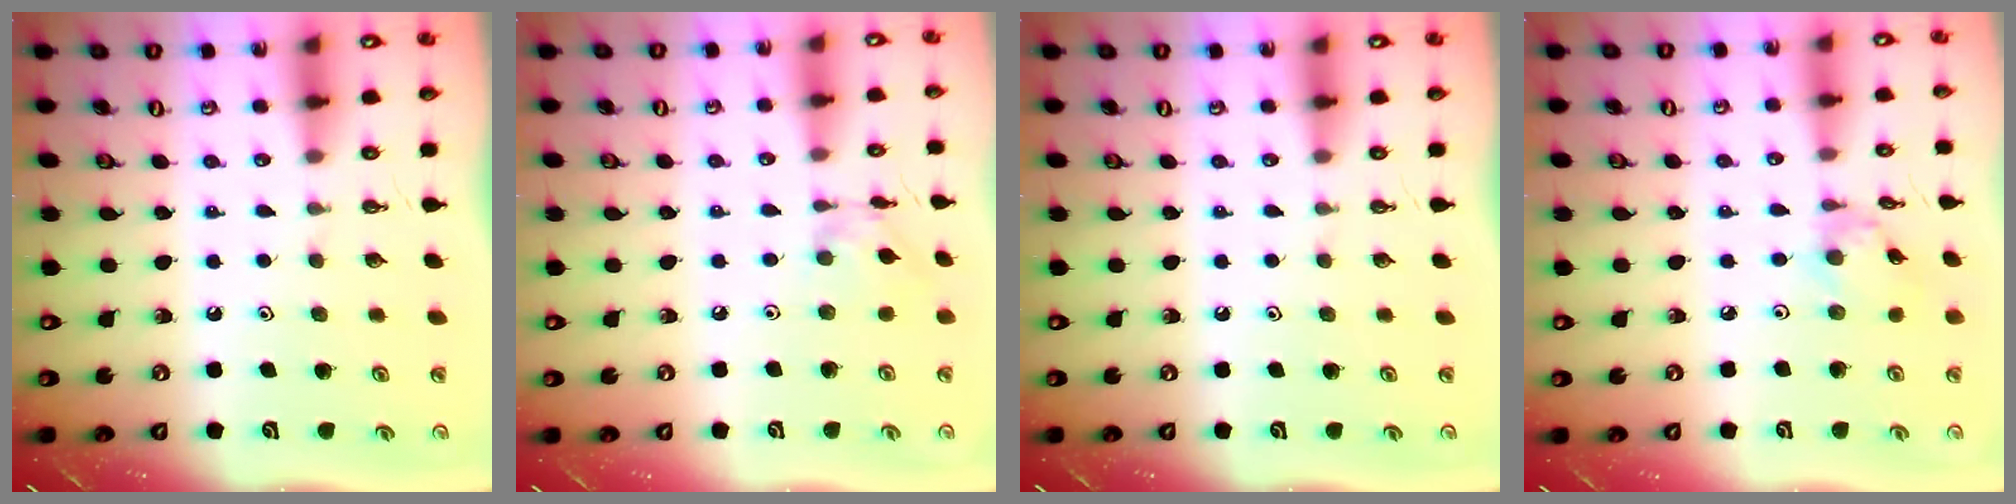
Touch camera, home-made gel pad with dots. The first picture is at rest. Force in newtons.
{"total": 3.8, "press": 3.8, "slide": 0.1}
{"total": 0.0}
{"total": 2.8, "press": 2.8, "slide": 0.1}